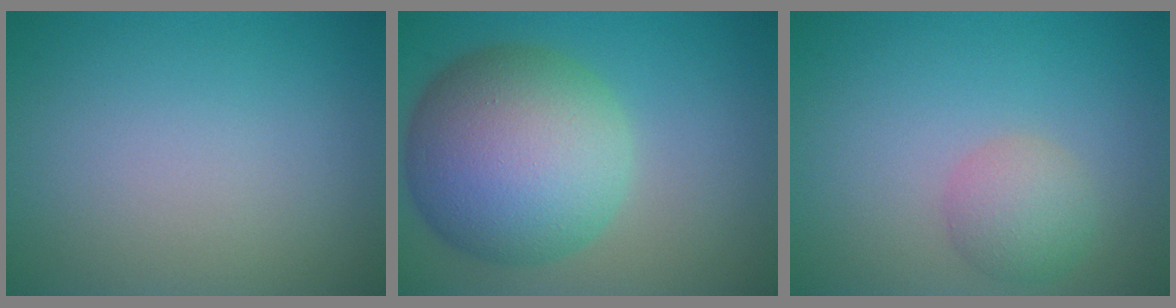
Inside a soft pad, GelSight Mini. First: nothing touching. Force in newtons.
{"total": 12.5, "press": 12.4, "slide": 0.4}
{"total": 2.7, "press": 2.7, "slide": 0.2}